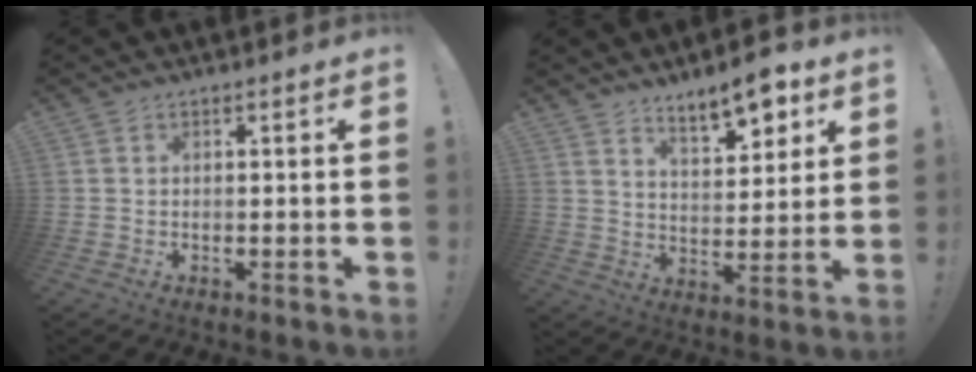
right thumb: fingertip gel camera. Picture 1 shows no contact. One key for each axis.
{"total": 10.3, "fx": 7.5, "fy": 3.6, "fz": 6.1, "tx": -0.078, "ty": -0.048, "tz": 0.131}